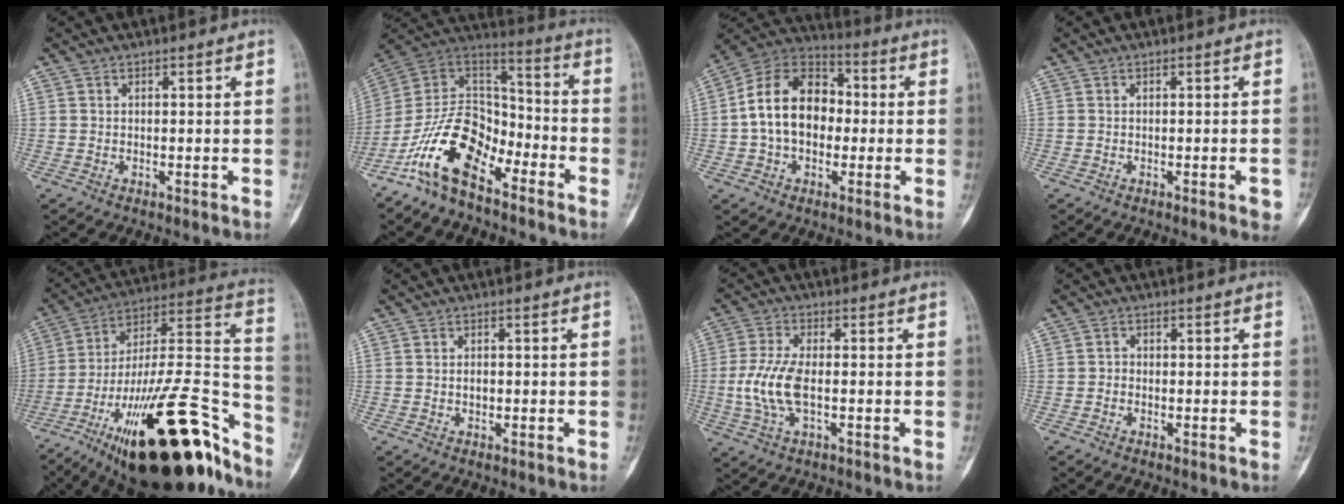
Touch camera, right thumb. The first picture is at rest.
{"total": 16.9, "force": [-10.0, 9.0, 10.2], "torque": [-0.172, 0.093, -0.196]}
{"total": 16.1, "force": [-0.2, 11.5, 11.4], "torque": [-0.171, 0.037, -0.013]}
{"total": 2.4, "force": [-1.0, 0.5, 2.1], "torque": [-0.022, 0.002, -0.012]}
{"total": 34.7, "force": [-20.9, 10.6, 25.7], "torque": [-0.331, 0.091, -0.335]}
{"total": 1.0, "force": [-0.1, 0.7, 0.7], "torque": [-0.005, 0.000, -0.001]}
{"total": 8.8, "force": [-1.0, 4.0, 7.8], "torque": [-0.182, 0.005, -0.019]}
{"total": 0.9, "force": [-0.4, 0.8, 0.3], "torque": [0.008, 0.003, -0.012]}